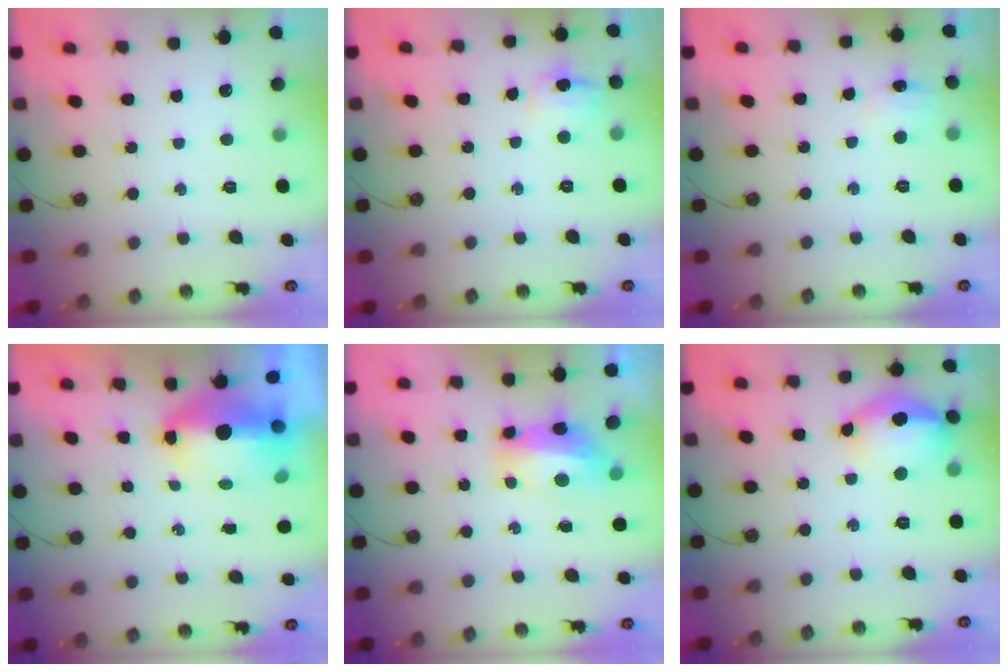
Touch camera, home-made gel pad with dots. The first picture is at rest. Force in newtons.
{"total": 7.7, "press": 7.6, "slide": 0.8}
{"total": 7.1, "press": 7.0, "slide": 0.9}
{"total": 11.2, "press": 9.4, "slide": 6.2}
{"total": 8.0, "press": 7.9, "slide": 0.9}
{"total": 14.3, "press": 14.1, "slide": 2.3}